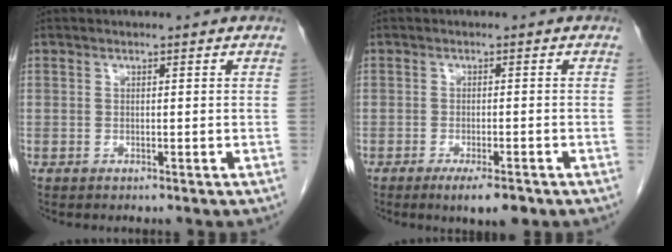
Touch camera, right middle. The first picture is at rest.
{"total": 4.8, "force": [-3.1, 0.8, 3.5], "torque": [-0.052, -0.008, -0.043]}